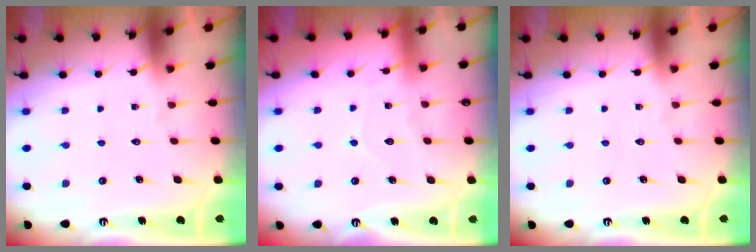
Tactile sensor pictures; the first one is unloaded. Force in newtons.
{"total": 4.7, "press": 4.6, "slide": 0.5}
{"total": 0.0}